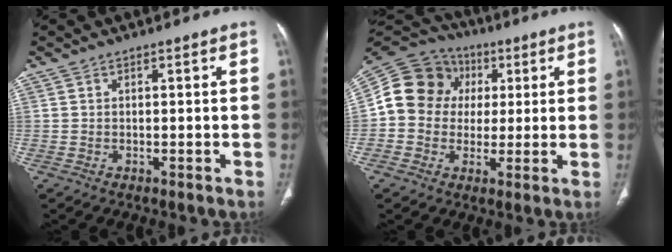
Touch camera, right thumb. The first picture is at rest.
{"total": 14.4, "force": [1.8, 12.9, 6.0], "torque": [-0.096, 0.031, 0.024]}